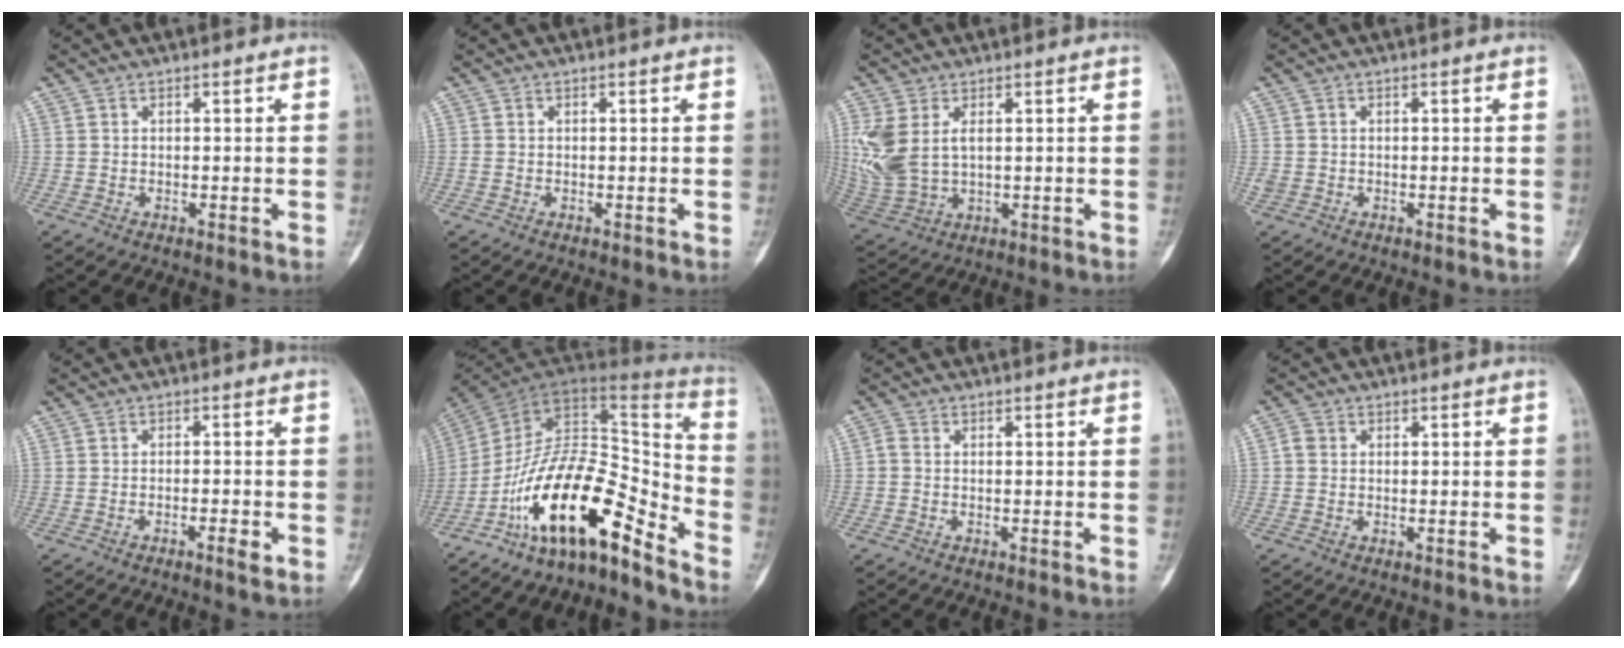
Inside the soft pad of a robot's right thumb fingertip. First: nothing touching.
{"total": 0.0}
{"total": 10.6, "force": [2.4, 6.7, 7.9], "torque": [-0.189, -0.002, 0.064]}
{"total": 1.3, "force": [-0.1, 1.2, 0.4], "torque": [-0.008, 0.002, 0.001]}
{"total": 2.4, "force": [-1.2, 0.5, 2.0], "torque": [-0.032, 0.003, -0.024]}
{"total": 20.7, "force": [-13.0, 7.1, 14.5], "torque": [-0.213, 0.119, -0.224]}
{"total": 1.2, "force": [-0.1, 0.9, 0.7], "torque": [-0.009, 0.000, -0.008]}
{"total": 1.6, "force": [0.1, 1.4, 0.7], "torque": [-0.004, 0.004, -0.001]}